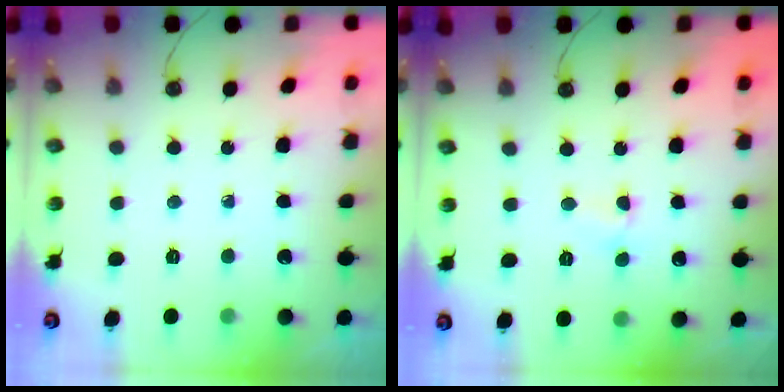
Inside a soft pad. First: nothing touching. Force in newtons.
{"total": 2.6, "press": 2.5, "slide": 0.3}